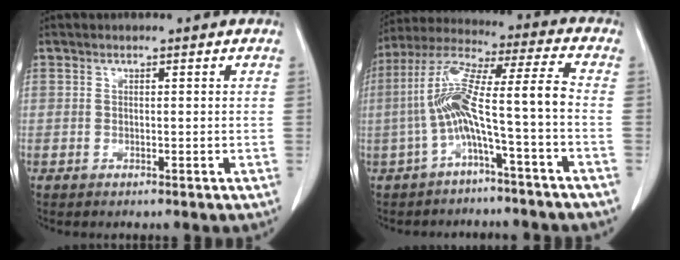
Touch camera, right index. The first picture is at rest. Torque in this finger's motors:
{"motor_torque": [1.85, -0.29, 0.98, 0.21]}